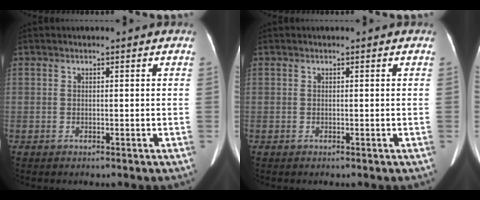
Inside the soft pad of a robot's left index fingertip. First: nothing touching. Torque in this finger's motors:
{"motor_torque": [0.00, 0.02, 0.00, 0.00]}